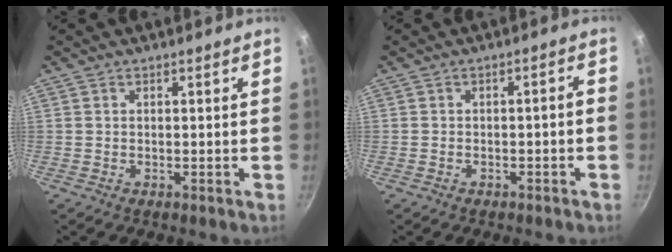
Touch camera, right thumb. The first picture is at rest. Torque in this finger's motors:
{"motor_torque": [0.24, -0.56, -0.08, -0.14, 0.04]}